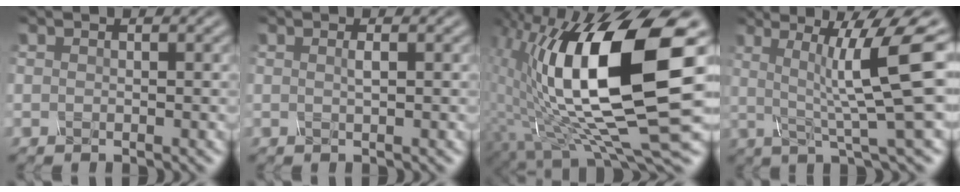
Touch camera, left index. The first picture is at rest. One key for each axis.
{"total": 0.8, "fx": 0.2, "fy": 0.2, "fz": 0.8, "tx": -0.012, "ty": 0.005, "tz": 0.002}
{"total": 15.4, "fx": 1.8, "fy": 4.6, "fz": 14.6, "tx": -0.246, "ty": -0.004, "tz": 0.023}
{"total": 8.7, "fx": 1.3, "fy": 1.2, "fz": 8.5, "tx": -0.128, "ty": 0.011, "tz": 0.021}